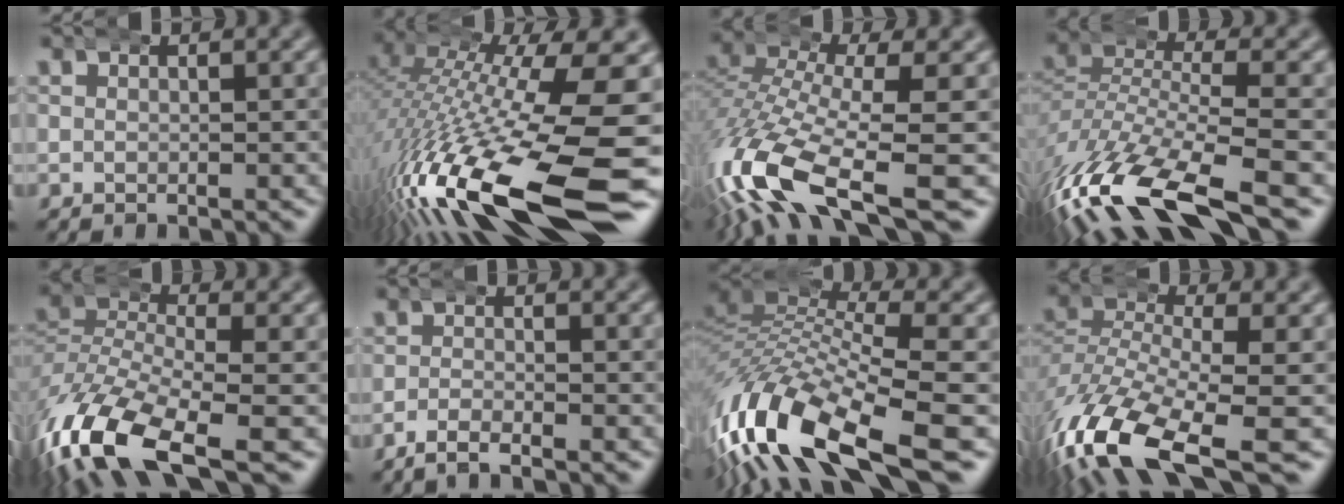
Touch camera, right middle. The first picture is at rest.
{"total": 16.3, "force": [-5.9, 6.5, 13.7], "torque": [-0.245, -0.050, -0.059]}
{"total": 10.3, "force": [-4.5, 5.1, 7.7], "torque": [-0.196, -0.046, -0.055]}
{"total": 9.5, "force": [-4.3, 3.8, 7.5], "torque": [-0.174, -0.034, -0.054]}
{"total": 10.1, "force": [-5.2, 5.2, 6.9], "torque": [-0.178, -0.047, -0.064]}
{"total": 2.1, "force": [-1.9, 0.2, 1.0], "torque": [-0.020, 0.000, -0.036]}
{"total": 11.7, "force": [-4.1, 6.5, 8.8], "torque": [-0.205, -0.036, -0.054]}
{"total": 9.2, "force": [-4.7, 4.3, 6.7], "torque": [-0.159, -0.040, -0.059]}